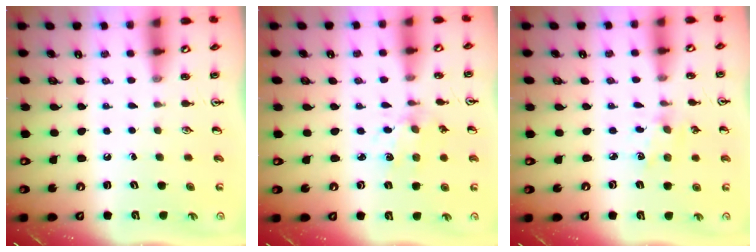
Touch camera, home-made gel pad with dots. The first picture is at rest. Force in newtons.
{"total": 2.6, "press": 2.6, "slide": 0.4}
{"total": 2.0, "press": 2.0, "slide": 0.5}